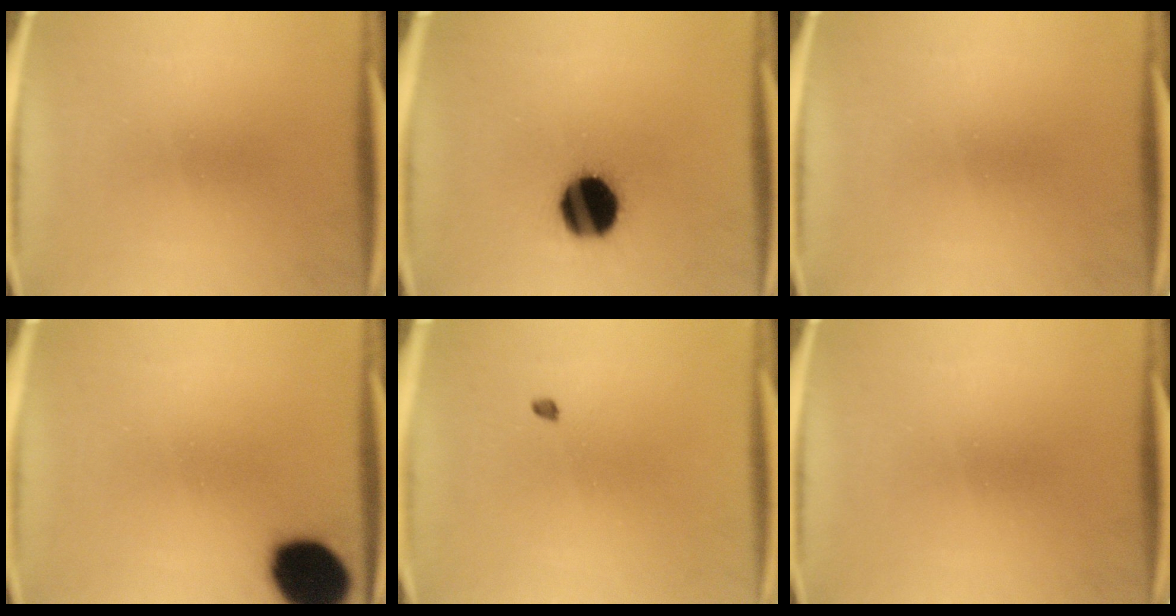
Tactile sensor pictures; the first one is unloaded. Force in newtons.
{"total": 16.2}
{"total": 0.0}
{"total": 16.4}
{"total": 0.9}
{"total": 0.0}